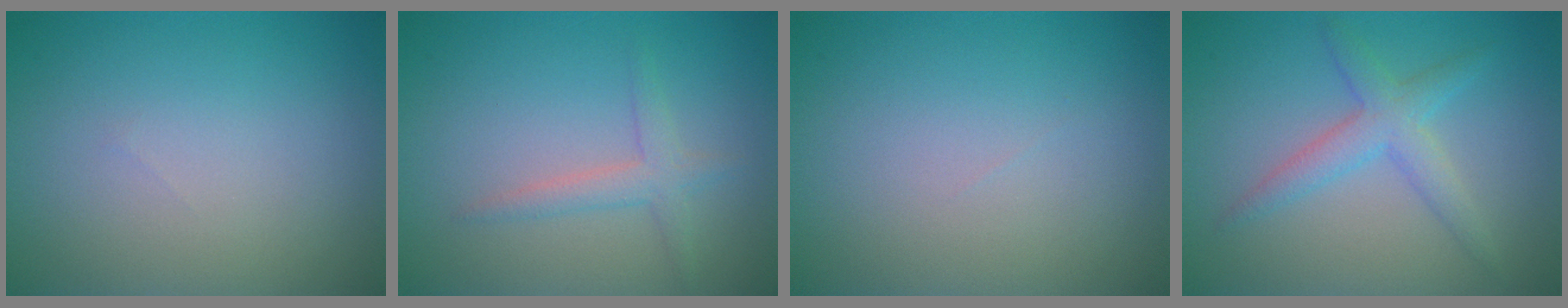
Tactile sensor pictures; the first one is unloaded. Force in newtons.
{"total": 2.0, "press": 2.0, "slide": 0.1}
{"total": 0.0}
{"total": 2.9, "press": 2.9, "slide": 0.1}